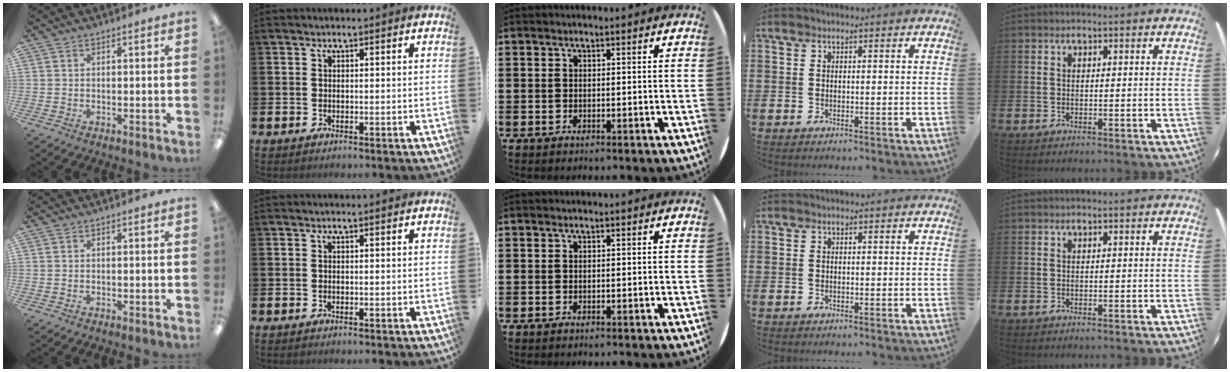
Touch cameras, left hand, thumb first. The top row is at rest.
{}